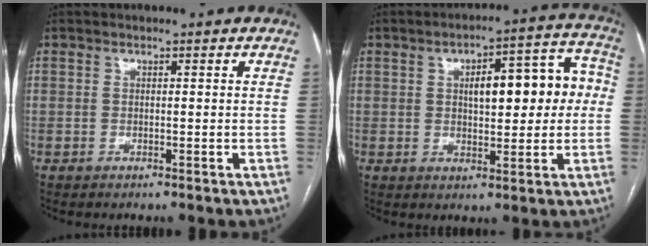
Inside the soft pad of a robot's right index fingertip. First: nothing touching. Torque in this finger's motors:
{"motor_torque": [0.77, 0.46, 0.28, 0.10]}